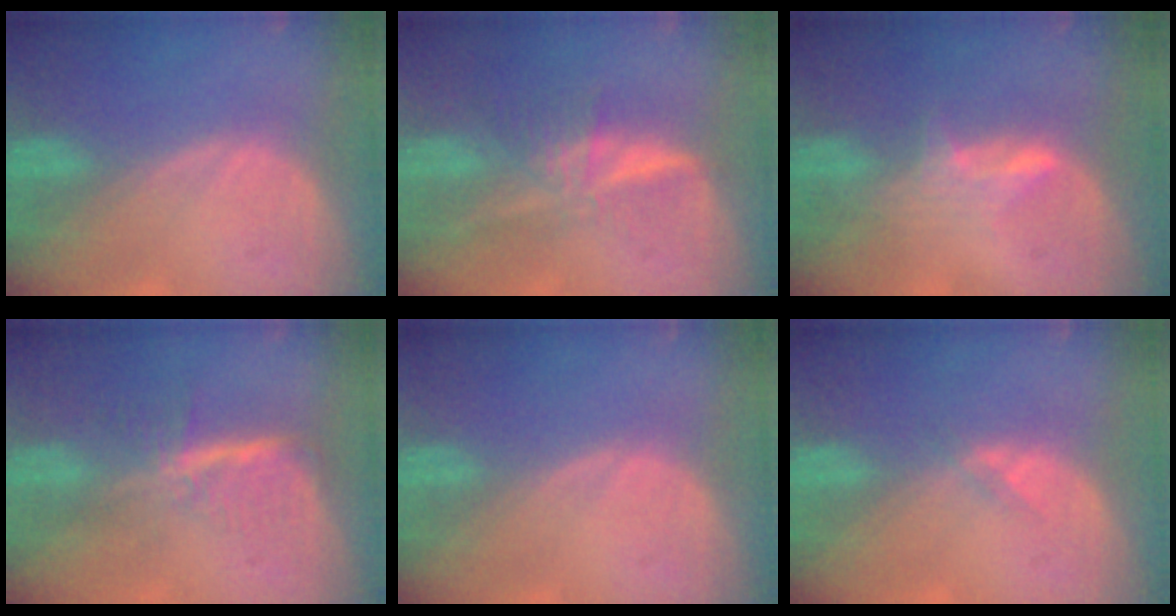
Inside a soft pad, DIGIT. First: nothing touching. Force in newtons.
{"total": 6.1, "press": 5.4, "slide": 2.7}
{"total": 2.9, "press": 2.9, "slide": 0.4}
{"total": 6.0, "press": 5.1, "slide": 3.0}
{"total": 0.0}
{"total": 1.3, "press": 0.9, "slide": 0.9}